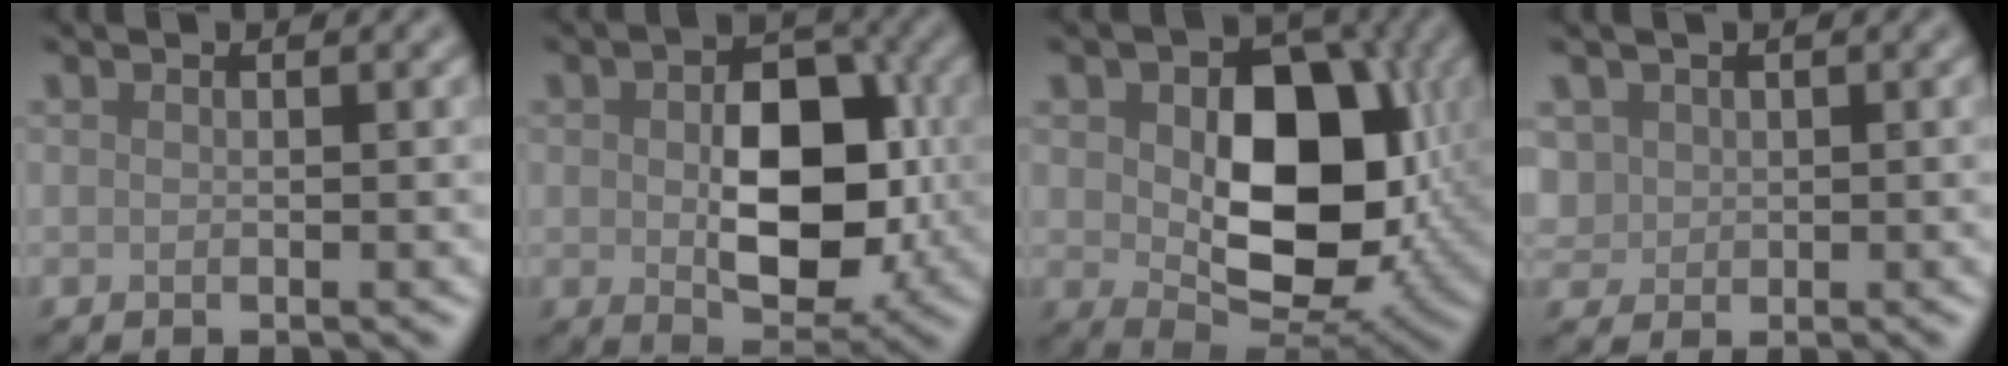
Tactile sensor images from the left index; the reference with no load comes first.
{"total": 8.4, "force": [-0.3, 5.2, 6.6], "torque": [-0.116, -0.008, 0.001]}
{"total": 11.0, "force": [0.5, 7.4, 8.2], "torque": [-0.134, -0.013, 0.021]}
{"total": 1.2, "force": [0.5, 1.1, 0.0], "torque": [-0.013, -0.001, 0.014]}